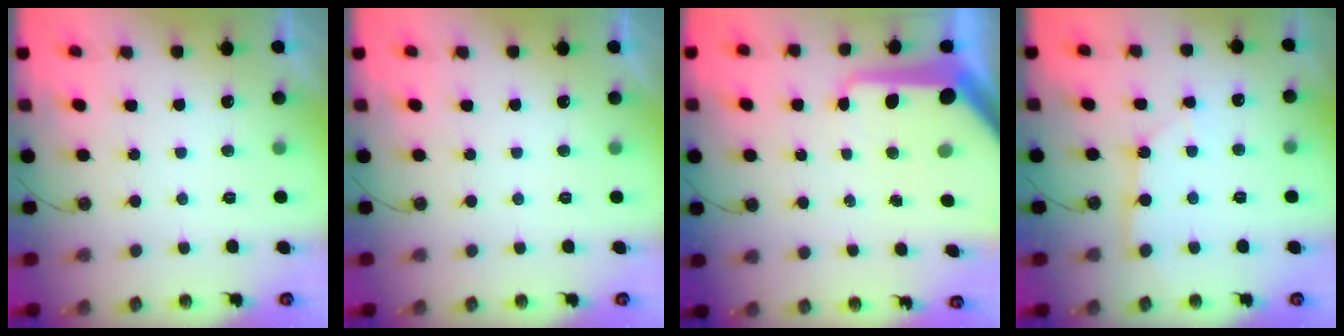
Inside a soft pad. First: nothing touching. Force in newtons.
{"total": 0.0}
{"total": 16.4, "press": 16.3, "slide": 1.7}
{"total": 3.0, "press": 3.0, "slide": 0.2}